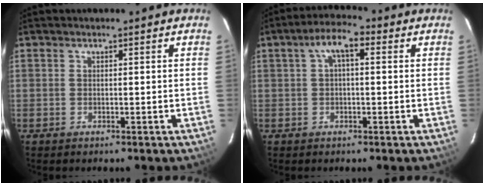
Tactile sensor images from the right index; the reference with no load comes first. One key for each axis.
{"total": 5.1, "fx": 1.1, "fy": 2.2, "fz": 4.5, "tx": -0.083, "ty": 0.021, "tz": 0.022}